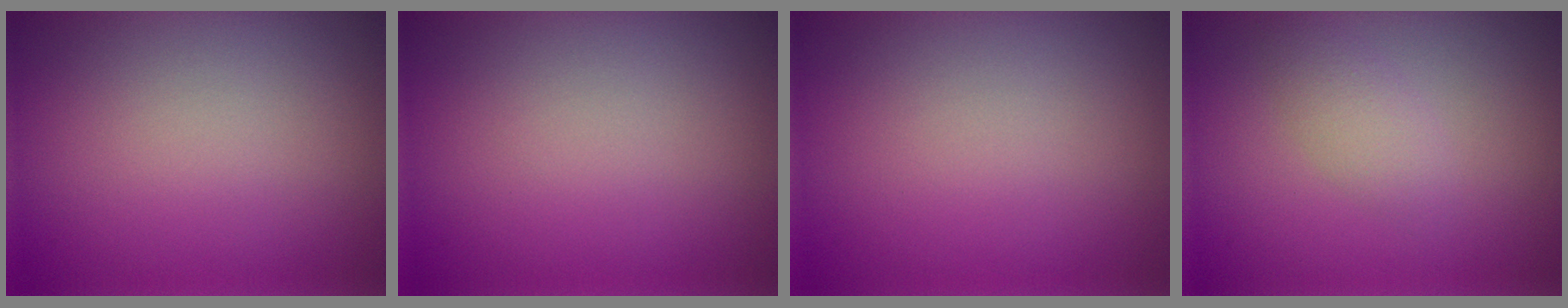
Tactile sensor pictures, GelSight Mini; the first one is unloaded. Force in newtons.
{"total": 0.0}
{"total": 0.0}
{"total": 1.8, "press": 1.8, "slide": 0.0}